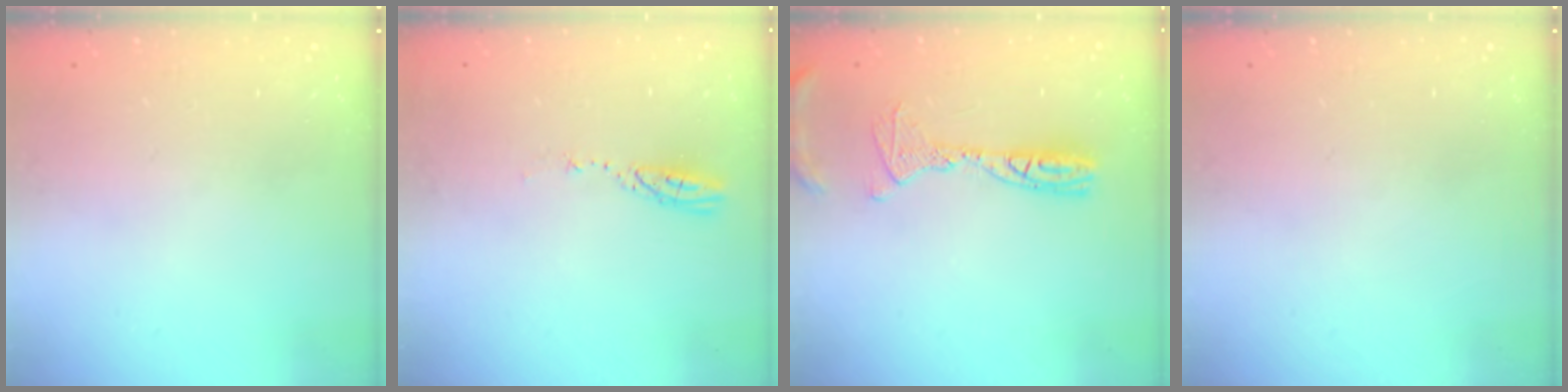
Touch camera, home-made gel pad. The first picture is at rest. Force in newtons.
{"total": 3.7, "press": 3.6, "slide": 0.3}
{"total": 14.6, "press": 12.8, "slide": 7.1}
{"total": 0.0}